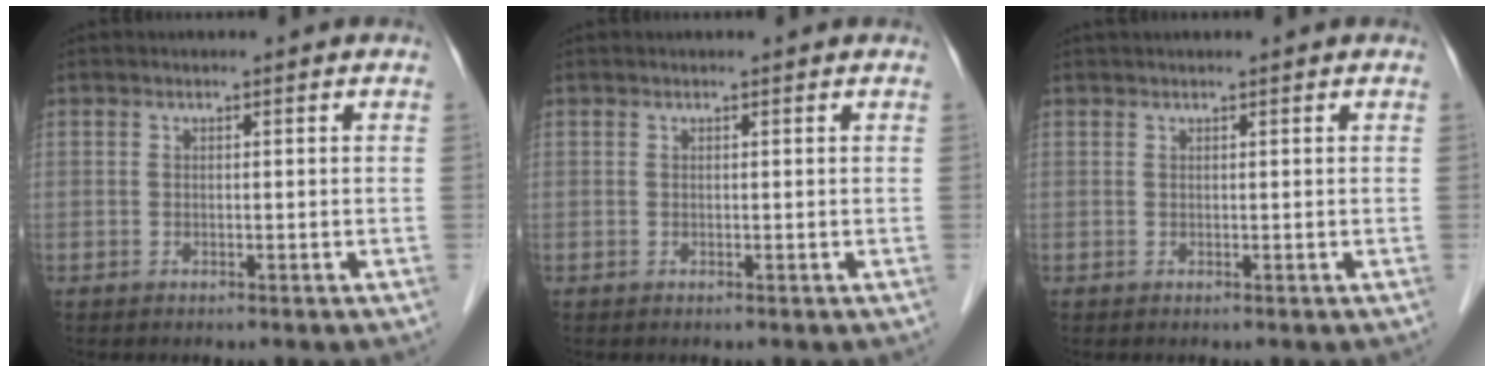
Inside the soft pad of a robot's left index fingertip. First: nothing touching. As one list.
[{"total": 0.6, "force": [0.6, 0.0, 0.1], "torque": [-0.004, 0.003, 0.004]}, {"total": 1.6, "force": [1.5, -0.1, 0.7], "torque": [-0.005, 0.027, 0.028]}]